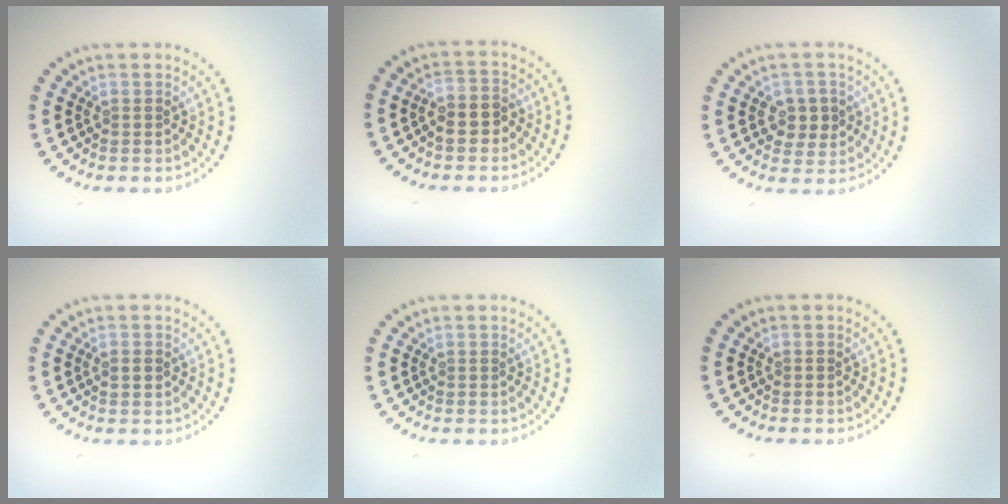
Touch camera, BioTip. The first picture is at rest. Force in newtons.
{"total": 2.6, "press": 2.5, "slide": 0.7}
{"total": 2.8, "press": 2.8, "slide": 0.5}
{"total": 1.5, "press": 1.4, "slide": 0.2}
{"total": 0.0}
{"total": 0.0}